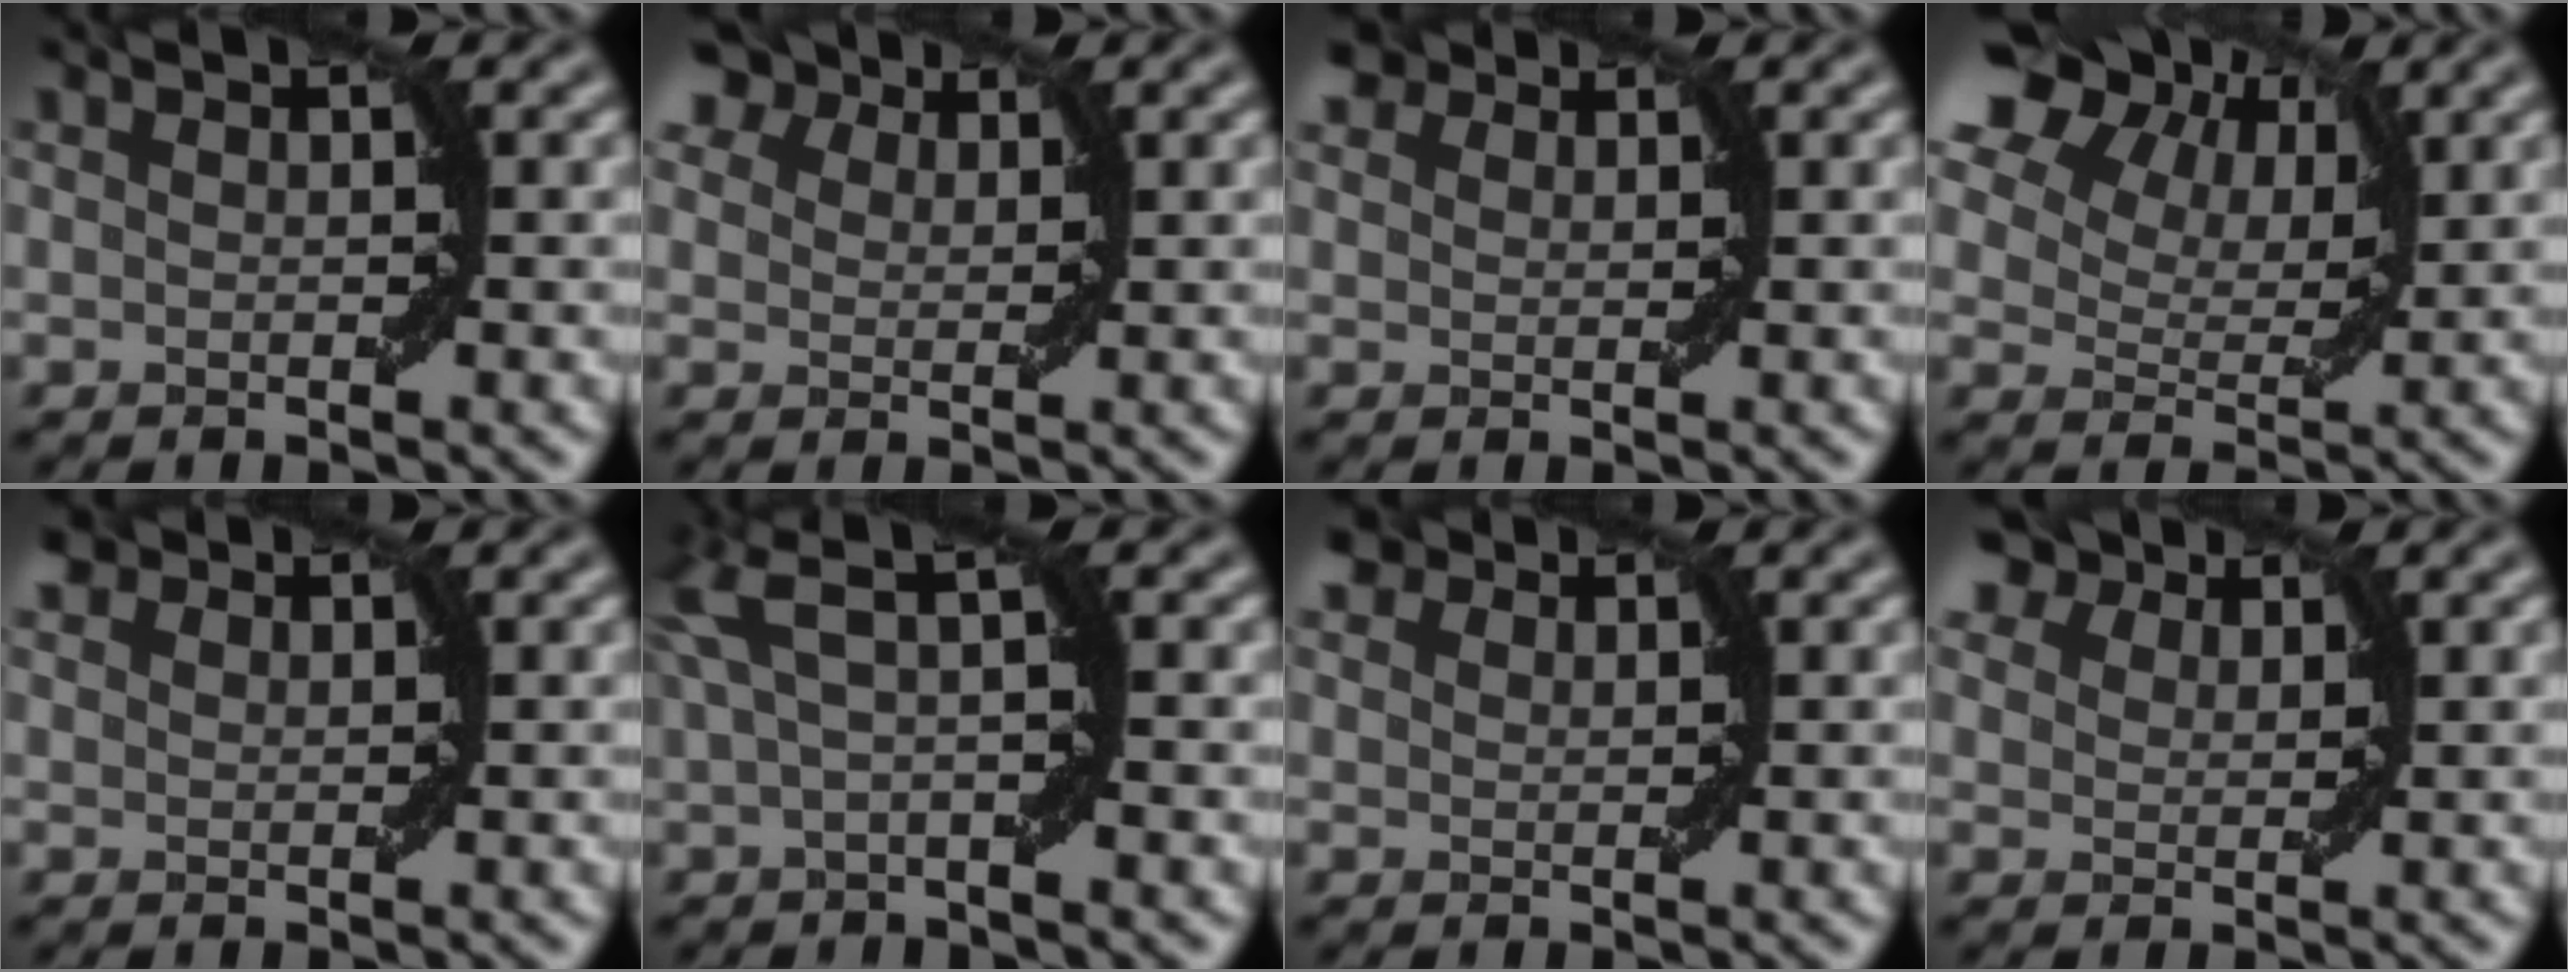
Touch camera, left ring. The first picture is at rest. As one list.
[{"total": 7.0, "force": [5.1, 3.8, 2.9], "torque": [-0.078, 0.014, 0.085]}, {"total": 2.8, "force": [2.3, 1.3, 0.9], "torque": [-0.019, 0.003, 0.044]}, {"total": 14.0, "force": [6.4, 9.7, 7.8], "torque": [-0.156, 0.046, 0.124]}, {"total": 1.5, "force": [1.4, 0.6, 0.2], "torque": [-0.004, 0.006, 0.029]}, {"total": 4.1, "force": [1.4, 0.6, 3.8], "torque": [-0.075, 0.018, 0.022]}, {"total": 2.1, "force": [1.8, 0.9, 0.5], "torque": [-0.011, 0.007, 0.034]}, {"total": 6.4, "force": [4.9, 3.2, 2.5], "torque": [-0.074, 0.011, 0.083]}]